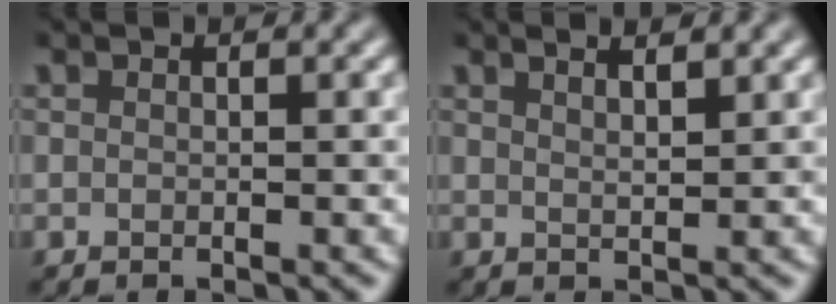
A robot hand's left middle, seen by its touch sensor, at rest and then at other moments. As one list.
[{"total": 2.6, "force": [1.9, 0.9, 1.5], "torque": [0.005, 0.012, 0.001]}]